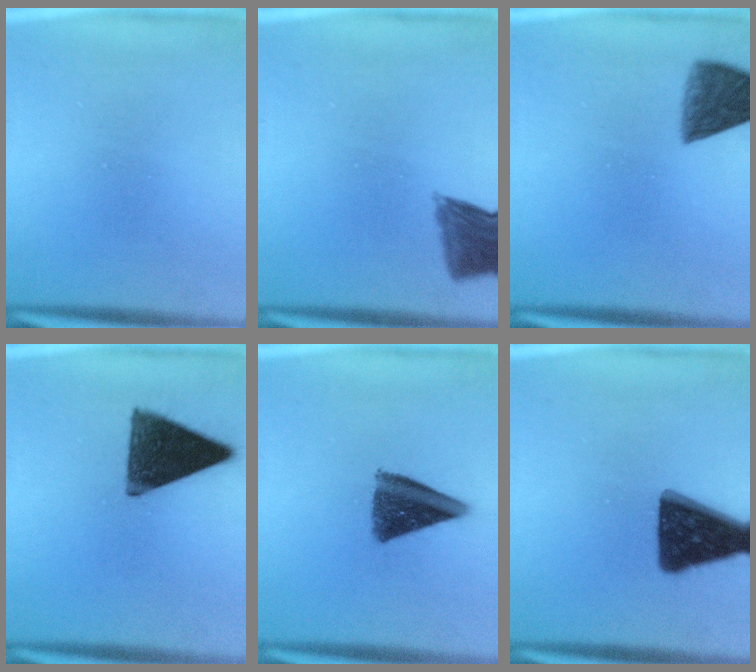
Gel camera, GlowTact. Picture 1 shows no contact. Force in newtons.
{"total": 7.7}
{"total": 7.6}
{"total": 13.7}
{"total": 10.6}
{"total": 15.9}